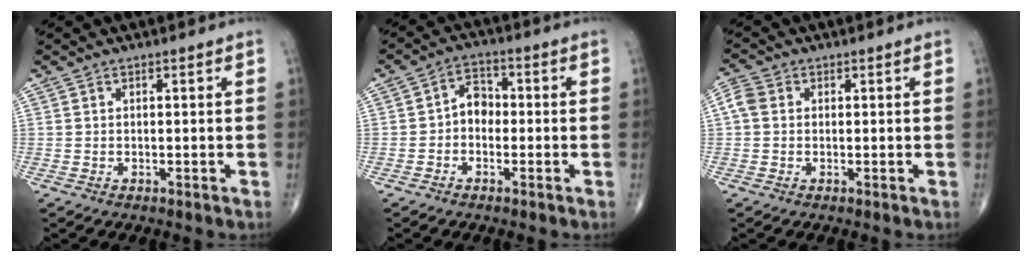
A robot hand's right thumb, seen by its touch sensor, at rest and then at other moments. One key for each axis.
{"total": 4.7, "fx": -0.8, "fy": 3.5, "fz": 2.9, "tx": -0.023, "ty": 0.021, "tz": -0.028}
{"total": 3.2, "fx": 0.4, "fy": 2.6, "fz": 1.7, "tx": -0.041, "ty": 0.012, "tz": 0.001}